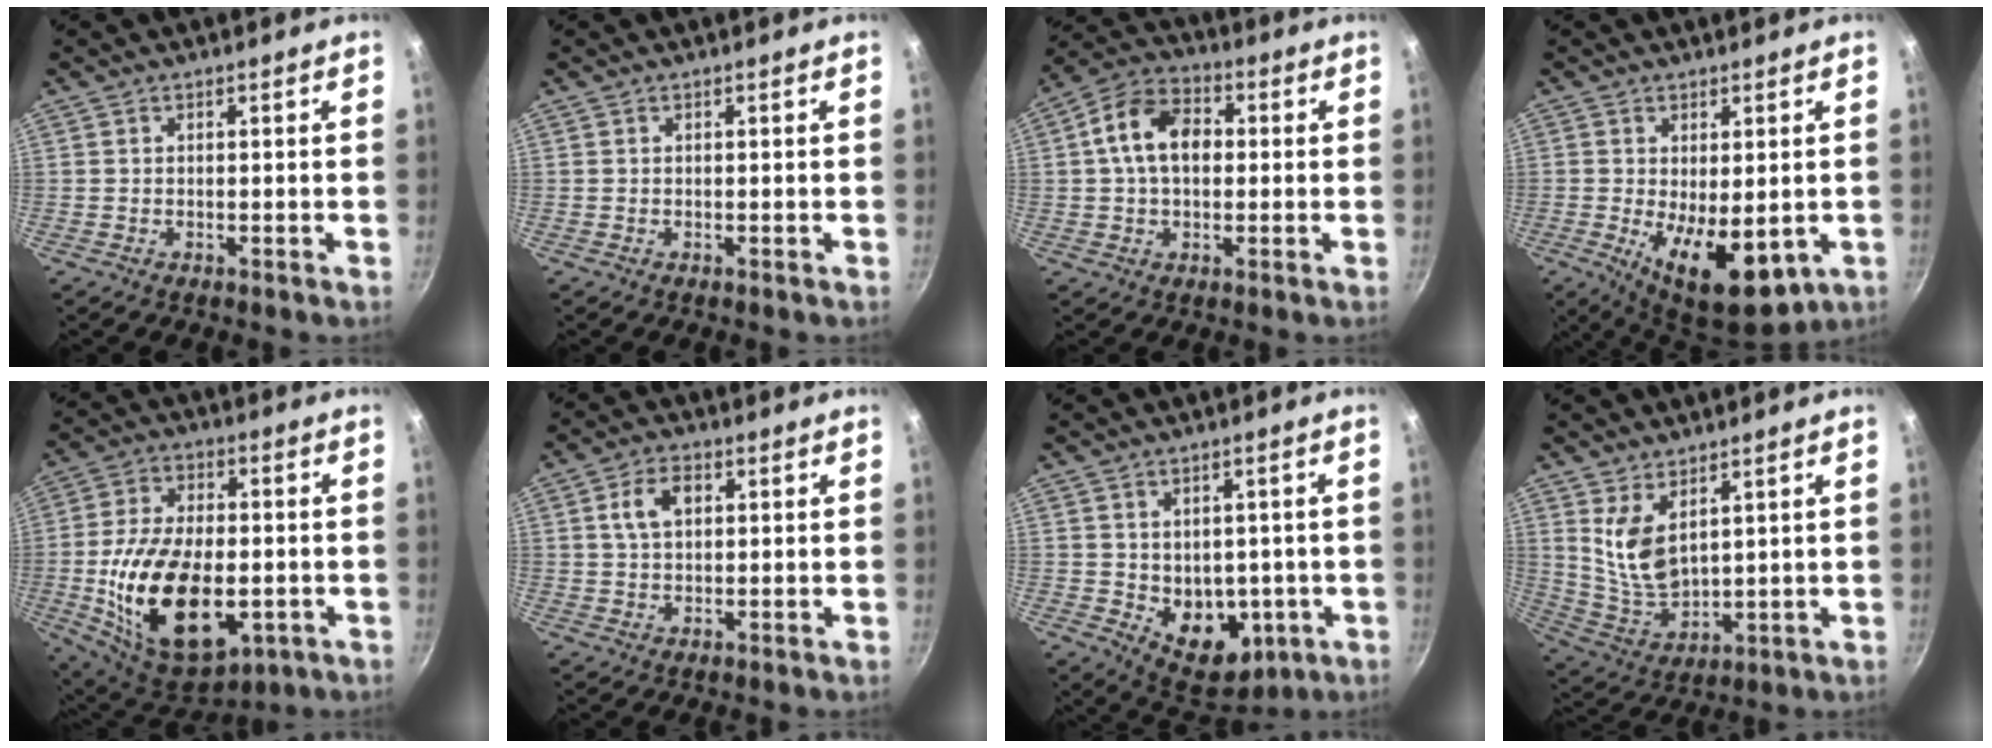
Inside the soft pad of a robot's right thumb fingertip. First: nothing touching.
{"total": 0.0}
{"total": 11.7, "force": [1.2, 8.0, 8.4], "torque": [-0.123, 0.025, 0.004]}
{"total": 12.4, "force": [-2.3, 5.9, 10.7], "torque": [-0.148, -0.018, -0.018]}
{"total": 23.5, "force": [-4.5, 13.4, 18.8], "torque": [-0.325, 0.011, -0.062]}
{"total": 5.9, "force": [1.5, 3.8, 4.2], "torque": [-0.063, 0.009, 0.024]}
{"total": 11.1, "force": [-1.6, 8.2, 7.3], "torque": [-0.060, -0.015, 0.001]}
{"total": 9.2, "force": [4.0, 4.9, 6.7], "torque": [-0.118, -0.043, 0.094]}